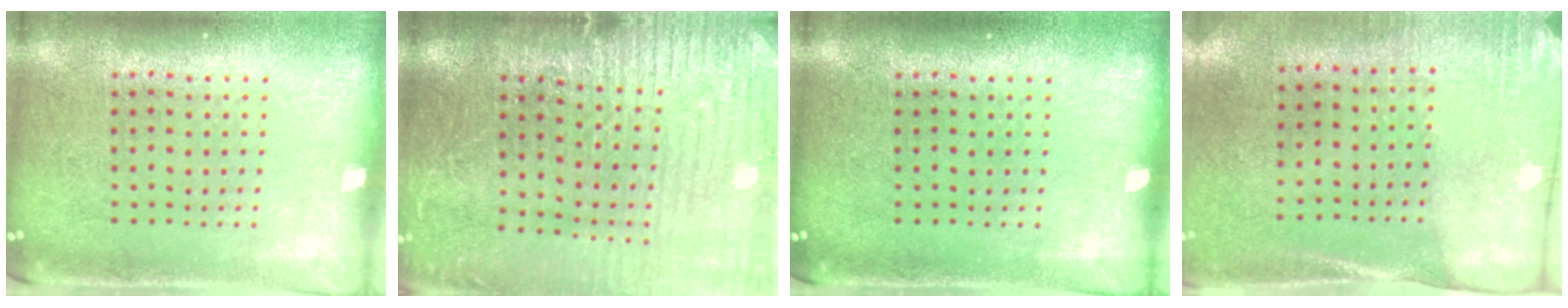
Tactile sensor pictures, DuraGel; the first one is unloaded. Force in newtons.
{"total": 3.2, "press": 3.2, "slide": 0.1}
{"total": 0.0}
{"total": 2.6, "press": 2.3, "slide": 1.3}